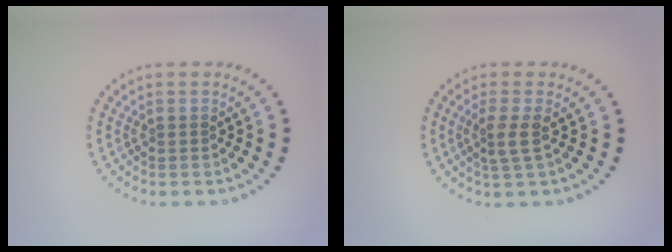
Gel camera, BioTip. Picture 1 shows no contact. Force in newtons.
{"total": 1.9, "press": 1.5, "slide": 1.2}